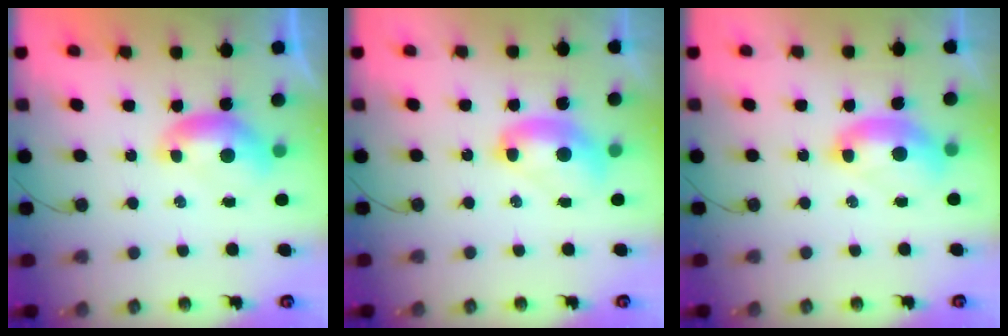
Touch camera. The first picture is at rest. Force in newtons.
{"total": 2.6, "press": 2.6, "slide": 0.1}
{"total": 2.5, "press": 2.5, "slide": 0.6}